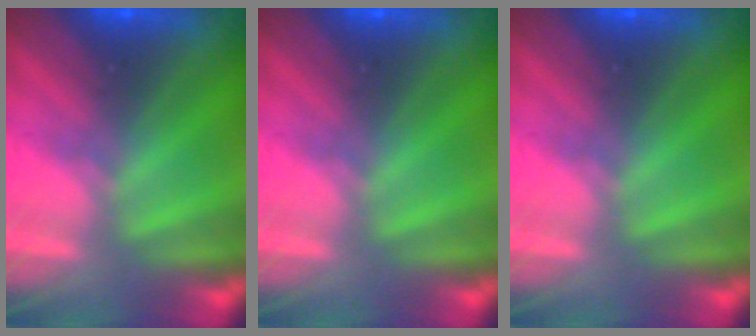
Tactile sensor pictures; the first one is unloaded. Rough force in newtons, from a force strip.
{"total": 0.0}
{"total": 0.0}